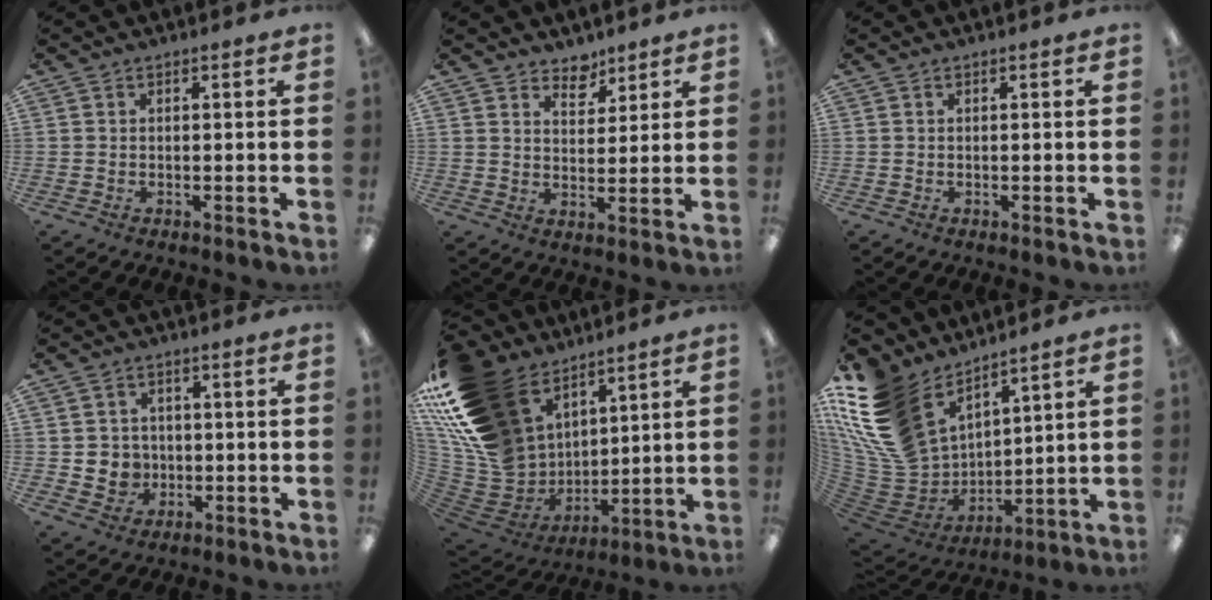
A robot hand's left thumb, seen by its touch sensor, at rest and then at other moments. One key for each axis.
{"total": 5.7, "fx": 4.8, "fy": 2.9, "fz": 0.7, "tx": 0.001, "ty": -0.035, "tz": 0.084}
{"total": 0.0}
{"total": 5.1, "fx": -0.1, "fy": 5.0, "fz": 0.7, "tx": -0.010, "ty": 0.005, "tz": 0.002}
{"total": 24.8, "fx": 13.0, "fy": 16.7, "fz": 13.0, "tx": -0.279, "ty": -0.087, "tz": 0.266}
{"total": 21.9, "fx": 12.4, "fy": 13.8, "fz": 11.6, "tx": -0.260, "ty": -0.076, "tz": 0.238}